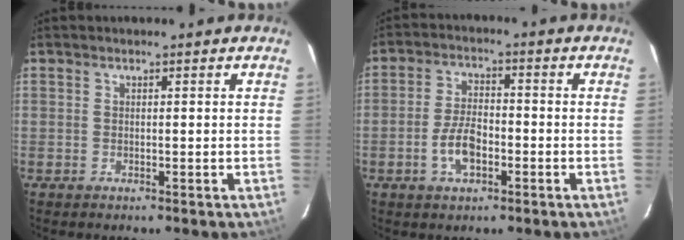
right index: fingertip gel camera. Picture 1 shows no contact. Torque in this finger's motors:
{"motor_torque": [1.15, -0.31, 0.58, 0.06]}